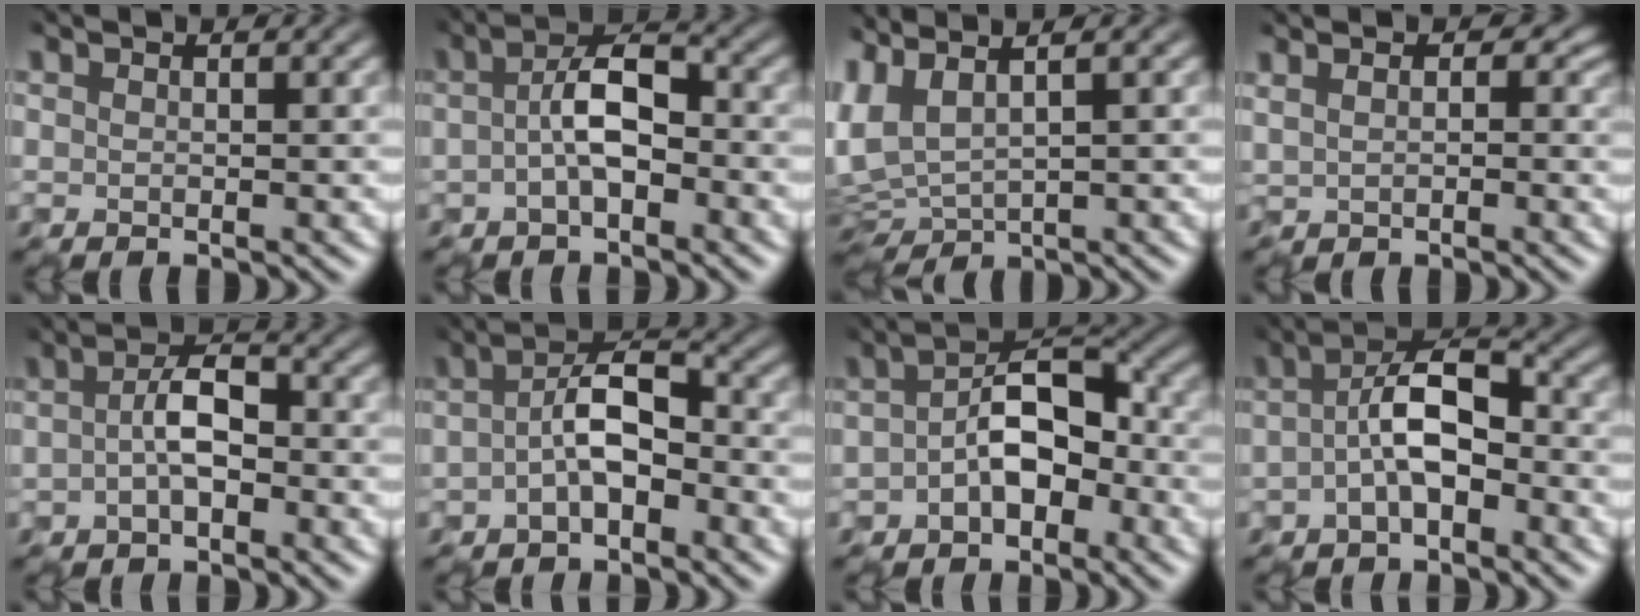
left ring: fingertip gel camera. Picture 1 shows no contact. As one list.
[{"total": 3.9, "force": [-0.6, 1.9, 3.4], "torque": [-0.062, 0.014, -0.020]}, {"total": 3.9, "force": [2.0, 1.5, 3.0], "torque": [-0.085, 0.014, 0.041]}, {"total": 5.9, "force": [2.6, 3.9, 3.6], "torque": [-0.046, 0.035, 0.022]}, {"total": 3.0, "force": [-0.5, 1.5, 2.6], "torque": [-0.053, 0.010, -0.017]}, {"total": 4.3, "force": [-0.9, 2.1, 3.6], "torque": [-0.063, 0.013, -0.026]}, {"total": 5.7, "force": [-1.0, 3.4, 4.4], "torque": [-0.069, 0.015, -0.026]}, {"total": 5.0, "force": [-0.7, 2.5, 4.3], "torque": [-0.077, 0.014, -0.024]}]